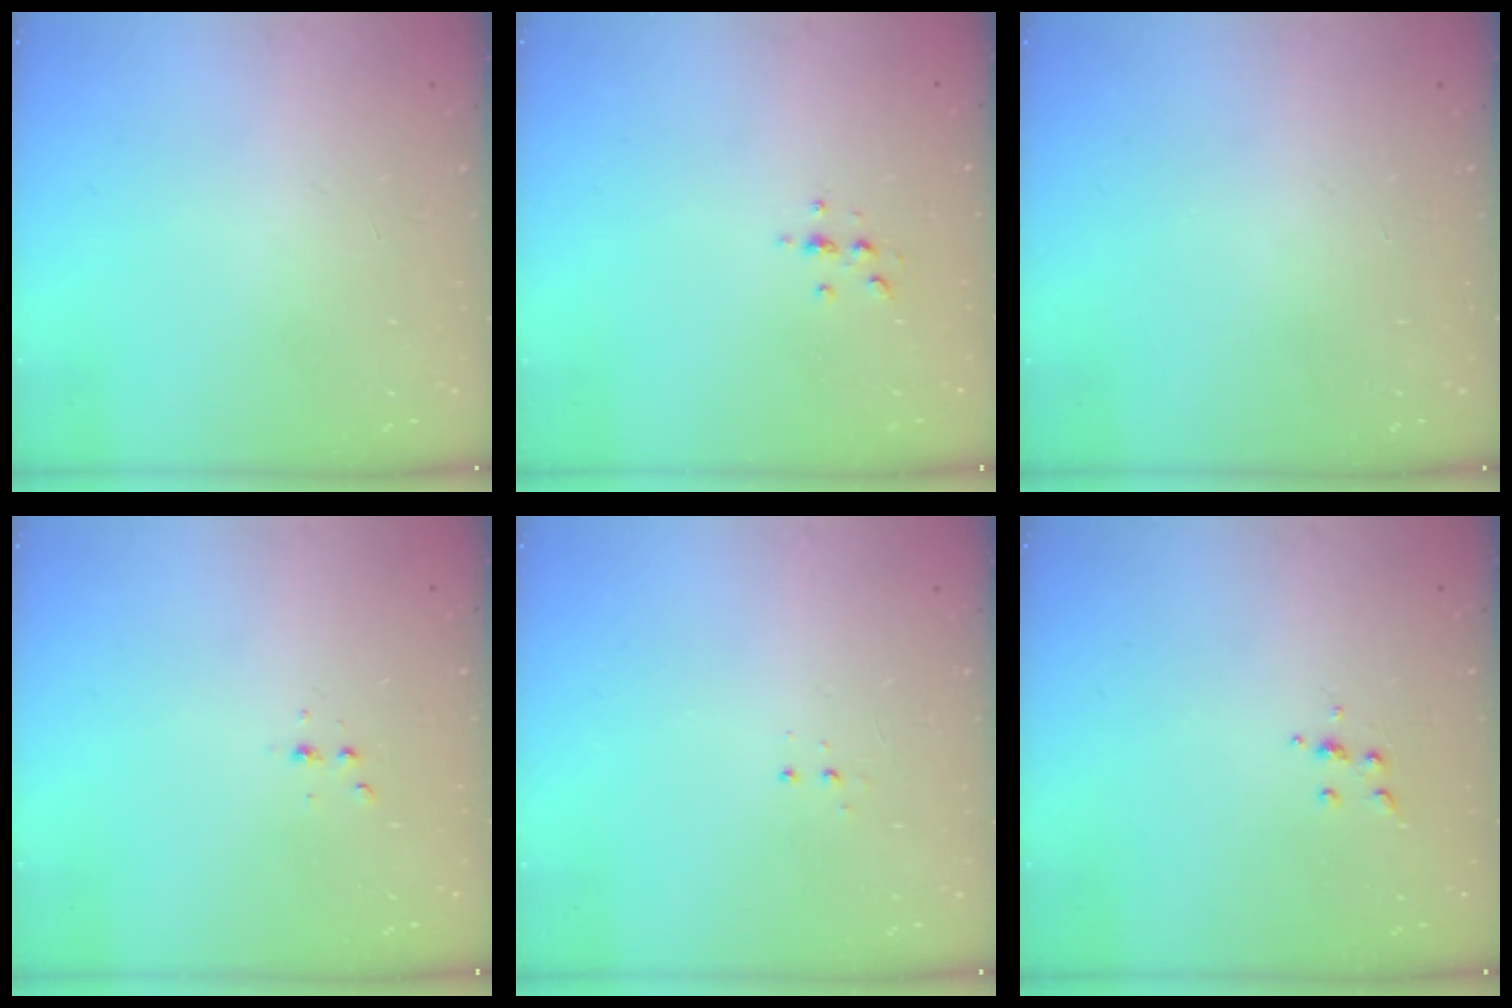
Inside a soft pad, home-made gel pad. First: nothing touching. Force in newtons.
{"total": 2.3, "press": 2.2, "slide": 0.2}
{"total": 0.6, "press": 0.0, "slide": 0.6}
{"total": 2.3, "press": 2.3, "slide": 0.3}
{"total": 3.3, "press": 3.2, "slide": 0.7}
{"total": 4.0, "press": 3.9, "slide": 0.9}